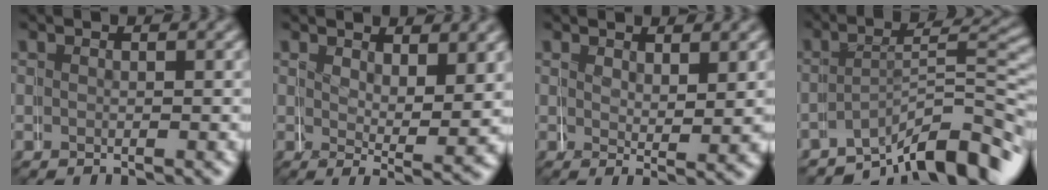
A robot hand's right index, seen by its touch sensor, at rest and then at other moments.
{"total": 4.0, "force": [1.0, 1.5, 3.5], "torque": [-0.056, -0.025, 0.021]}
{"total": 2.4, "force": [1.2, 0.6, 2.0], "torque": [-0.032, -0.016, 0.024]}
{"total": 8.7, "force": [-6.1, 3.4, 5.2], "torque": [-0.069, -0.010, -0.085]}